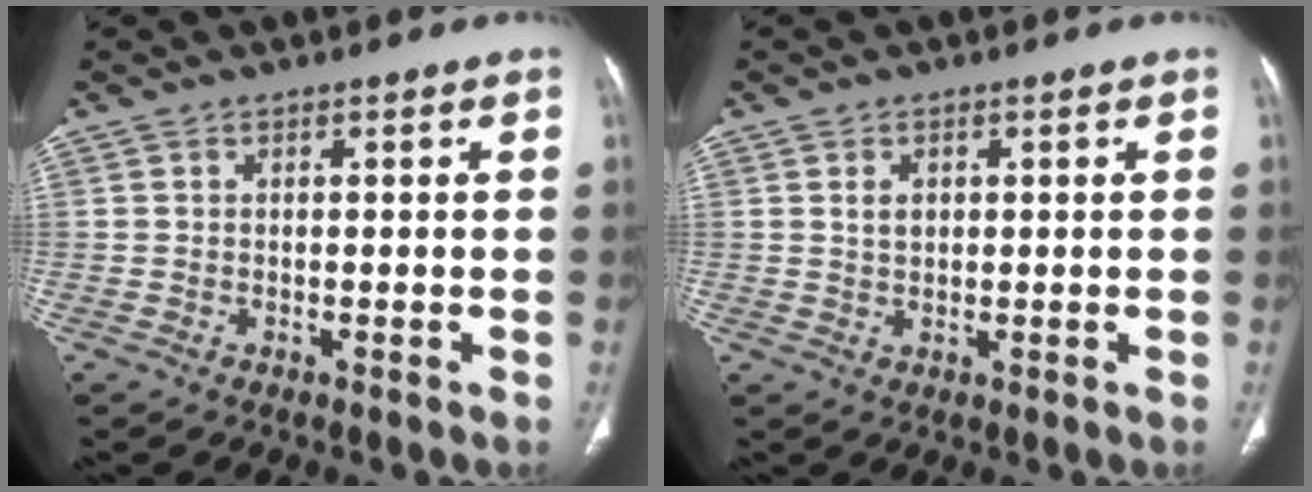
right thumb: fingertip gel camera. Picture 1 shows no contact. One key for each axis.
{"total": 2.2, "fx": 0.7, "fy": 1.5, "fz": 1.4, "tx": -0.017, "ty": -0.003, "tz": 0.014}